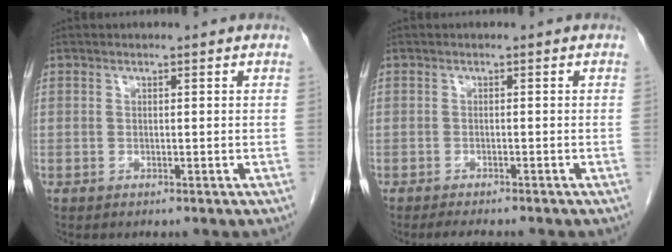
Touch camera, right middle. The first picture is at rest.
{"total": 4.1, "force": [-3.6, 0.6, 1.9], "torque": [-0.027, -0.009, -0.047]}